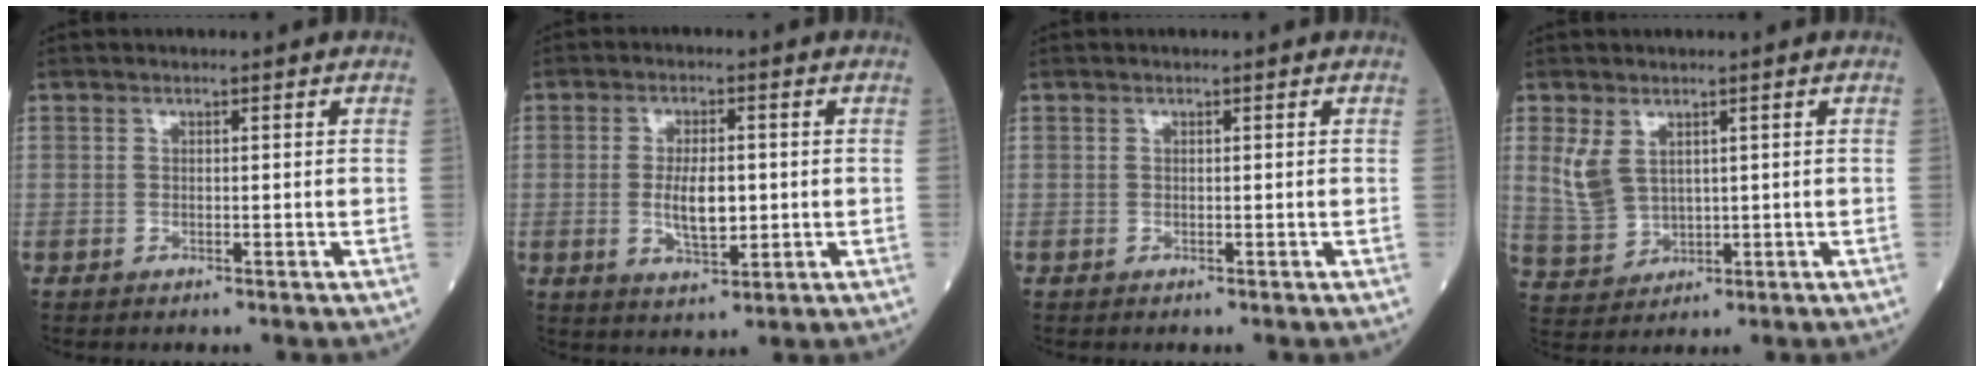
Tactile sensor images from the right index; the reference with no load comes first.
{"total": 6.1, "force": [-0.3, 2.3, 5.6], "torque": [-0.100, -0.007, -0.002]}
{"total": 0.0}
{"total": 4.8, "force": [1.7, 3.2, 3.2], "torque": [-0.085, 0.005, 0.047]}